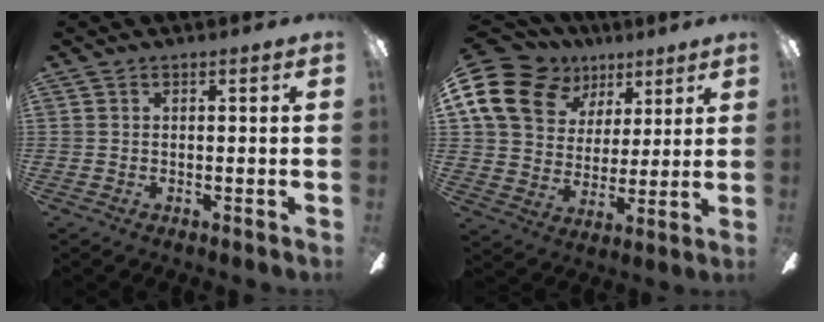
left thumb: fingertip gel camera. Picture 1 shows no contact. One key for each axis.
{"total": 18.7, "fx": 9.5, "fy": 13.5, "fz": 8.7, "tx": -0.185, "ty": -0.032, "tz": 0.180}